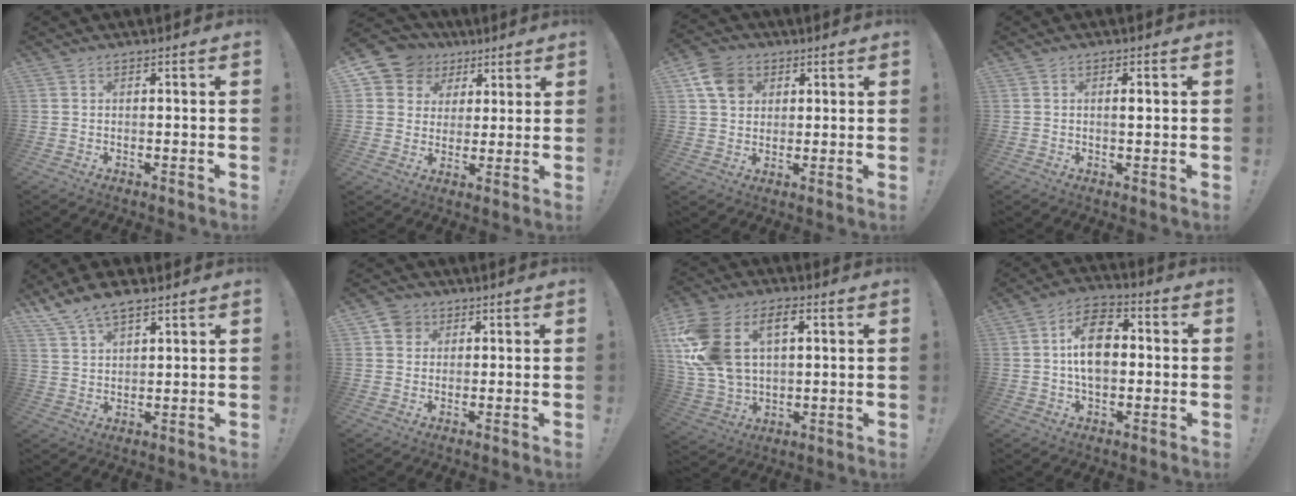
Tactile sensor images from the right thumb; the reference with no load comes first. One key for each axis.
{"total": 9.3, "fx": 4.3, "fy": 7.9, "fz": 2.0, "tx": -0.033, "ty": -0.027, "tz": 0.087}
{"total": 9.6, "fx": 4.0, "fy": 7.5, "fz": 4.5, "tx": -0.071, "ty": -0.007, "tz": 0.082}
{"total": 1.4, "fx": 0.3, "fy": 0.2, "fz": 1.4, "tx": -0.014, "ty": -0.005, "tz": 0.000}
{"total": 7.6, "fx": 5.9, "fy": 3.1, "fz": 3.8, "tx": -0.076, "ty": -0.025, "tz": 0.113}
{"total": 4.9, "fx": 2.0, "fy": 4.2, "fz": 1.3, "tx": -0.017, "ty": 0.000, "tz": 0.039}
{"total": 18.9, "fx": 6.1, "fy": 12.2, "fz": 13.0, "tx": -0.263, "ty": -0.018, "tz": 0.108}
{"total": 12.6, "fx": 0.4, "fy": 8.3, "fz": 9.5, "tx": -0.159, "ty": 0.011, "tz": 0.008}